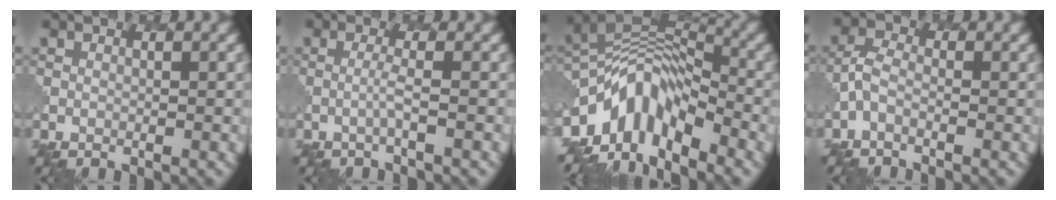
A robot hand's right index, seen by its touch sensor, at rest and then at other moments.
{"total": 1.2, "force": [-0.3, -0.1, 1.2], "torque": [-0.018, 0.004, -0.015]}
{"total": 8.2, "force": [-4.6, 4.1, 5.4], "torque": [-0.076, 0.005, -0.096]}
{"total": 1.6, "force": [-0.9, 0.7, 1.1], "torque": [-0.030, 0.003, -0.028]}